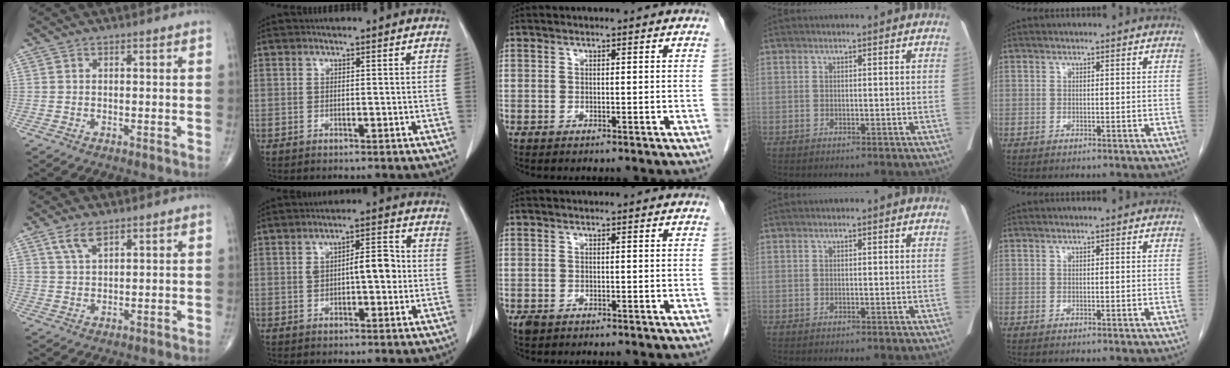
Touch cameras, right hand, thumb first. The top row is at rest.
{"thumb": {"total": 4.5, "force": [2.9, 2.0, 2.9], "torque": [-0.053, -0.009, 0.060]}, "index": {"total": 6.2, "force": [-0.1, 2.3, 5.7], "torque": [-0.097, 0.020, 0.000]}, "middle": {"total": 1.2, "force": [-0.7, 0.7, 0.6], "torque": [-0.017, -0.001, -0.008]}}